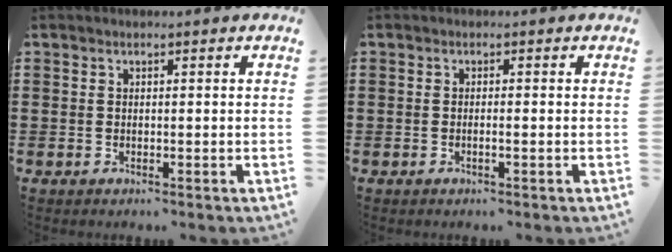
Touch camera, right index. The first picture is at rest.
{"total": 0.9, "force": [-0.4, -0.2, 0.7], "torque": [-0.012, -0.004, -0.007]}